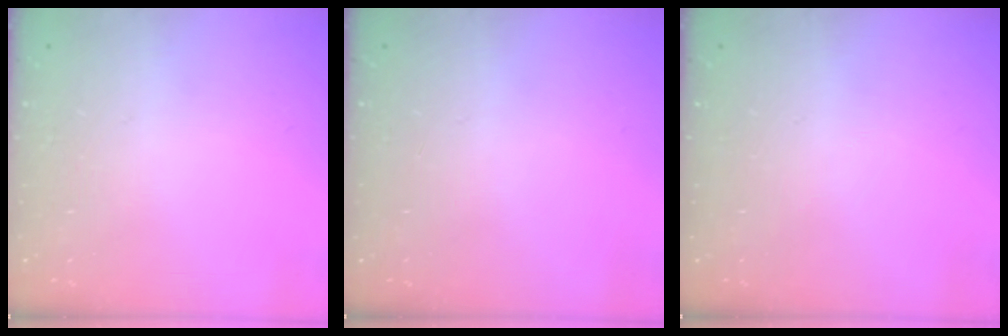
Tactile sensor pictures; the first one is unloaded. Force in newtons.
{"total": 0.0}
{"total": 0.0}